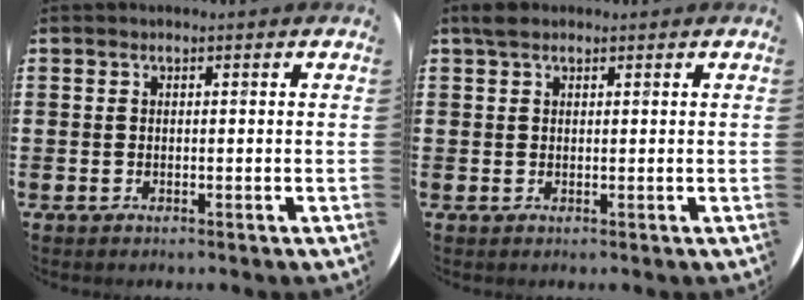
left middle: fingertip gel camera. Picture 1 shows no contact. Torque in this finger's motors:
{"motor_torque": [0.45, -0.39, -0.04, 0.00]}